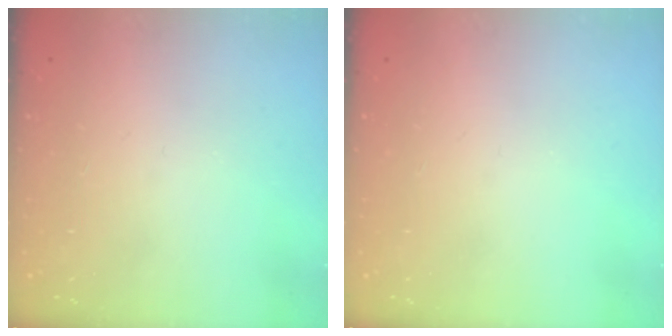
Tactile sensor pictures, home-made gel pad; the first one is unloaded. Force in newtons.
{"total": 0.0}